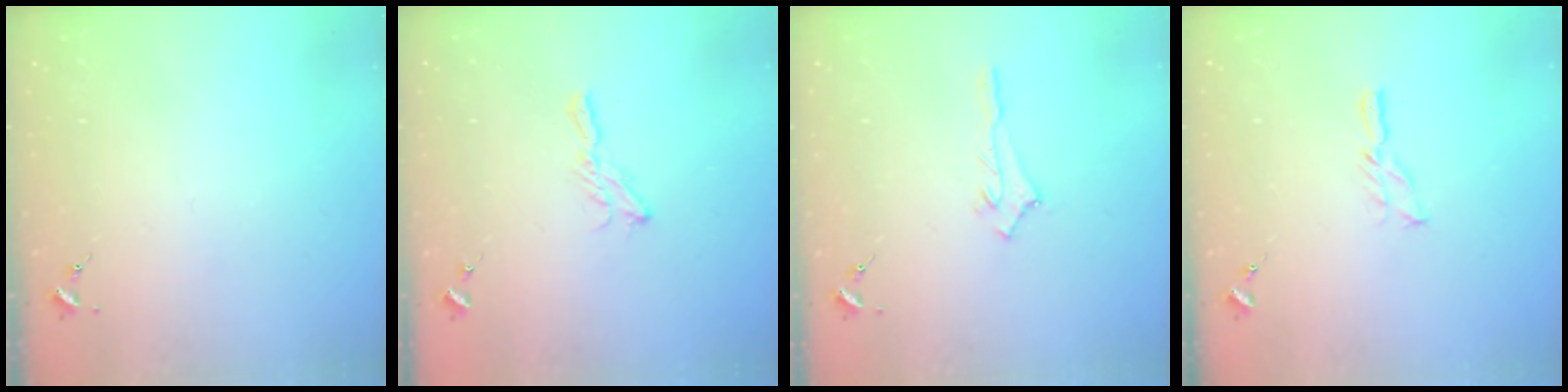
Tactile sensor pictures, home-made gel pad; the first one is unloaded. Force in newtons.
{"total": 6.3, "press": 6.3, "slide": 0.3}
{"total": 2.5, "press": 2.5, "slide": 0.2}
{"total": 5.7, "press": 5.7, "slide": 0.1}